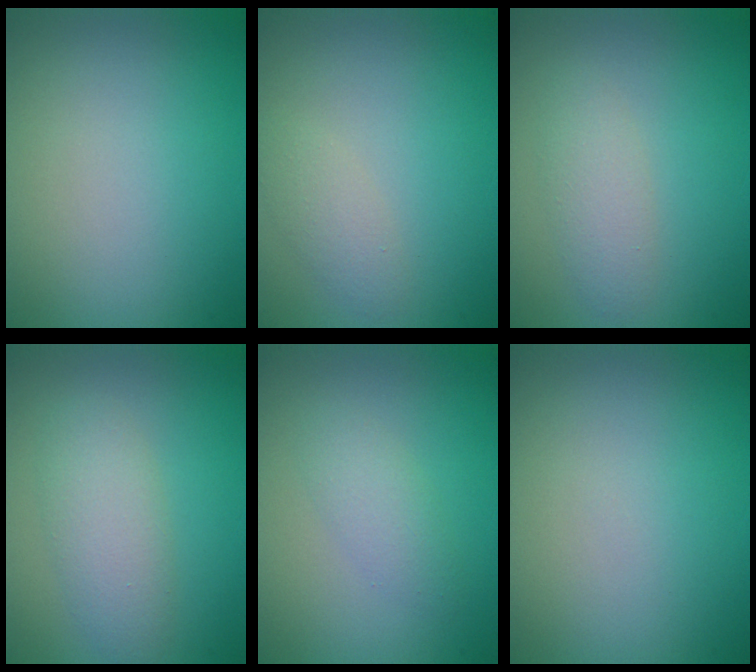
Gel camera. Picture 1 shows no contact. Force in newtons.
{"total": 1.6, "press": 1.6, "slide": 0.0}
{"total": 2.0, "press": 2.0, "slide": 0.1}
{"total": 3.2, "press": 3.2, "slide": 0.2}
{"total": 1.8, "press": 1.8, "slide": 0.1}
{"total": 0.0}